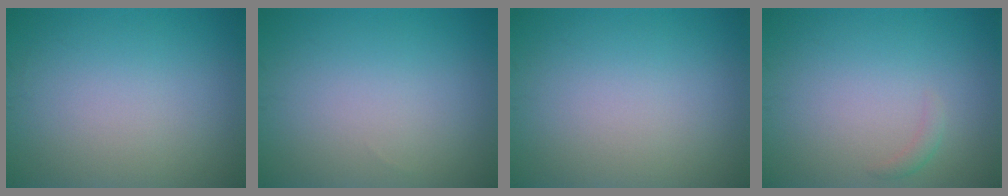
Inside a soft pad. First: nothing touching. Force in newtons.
{"total": 0.0}
{"total": 0.0}
{"total": 0.8, "press": 0.8, "slide": 0.0}